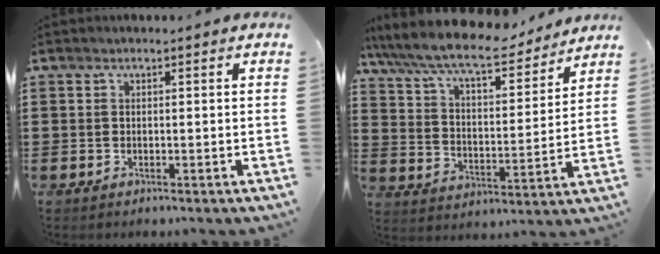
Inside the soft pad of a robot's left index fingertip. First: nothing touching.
{"total": 9.8, "force": [8.6, 1.6, 4.4], "torque": [-0.120, -0.042, 0.148]}